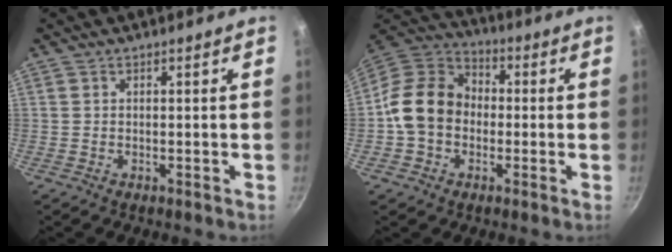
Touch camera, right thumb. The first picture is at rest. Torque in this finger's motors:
{"motor_torque": [1.02, 2.30, 0.73, -0.91, 0.40]}